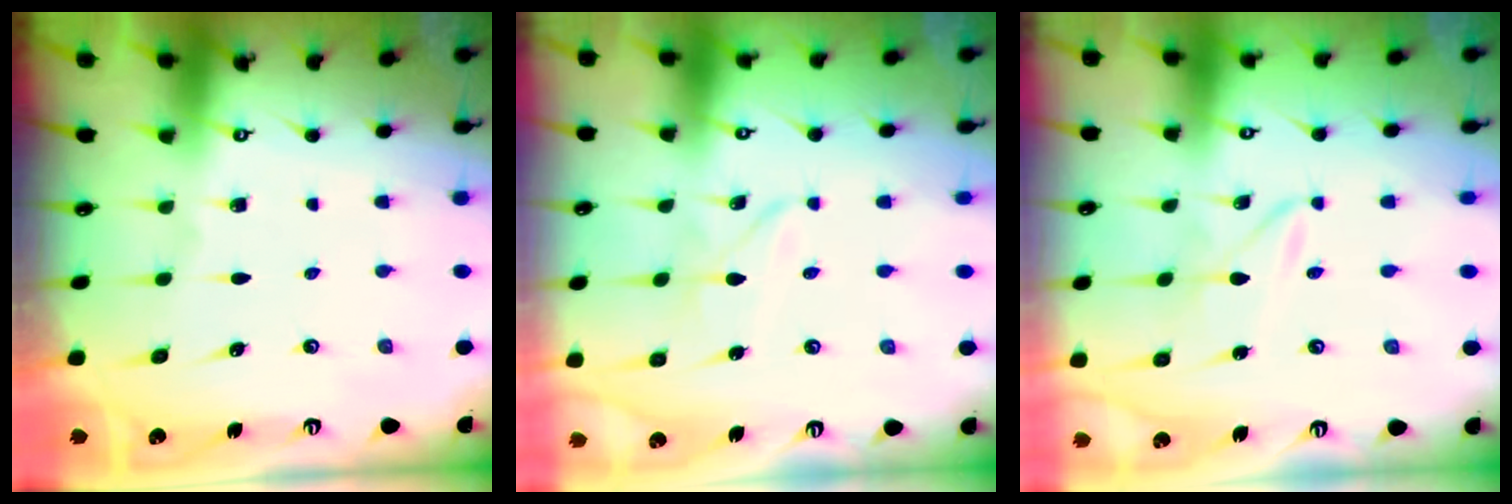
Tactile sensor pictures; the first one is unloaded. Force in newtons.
{"total": 2.2, "press": 2.2, "slide": 0.2}
{"total": 2.1, "press": 2.1, "slide": 0.2}